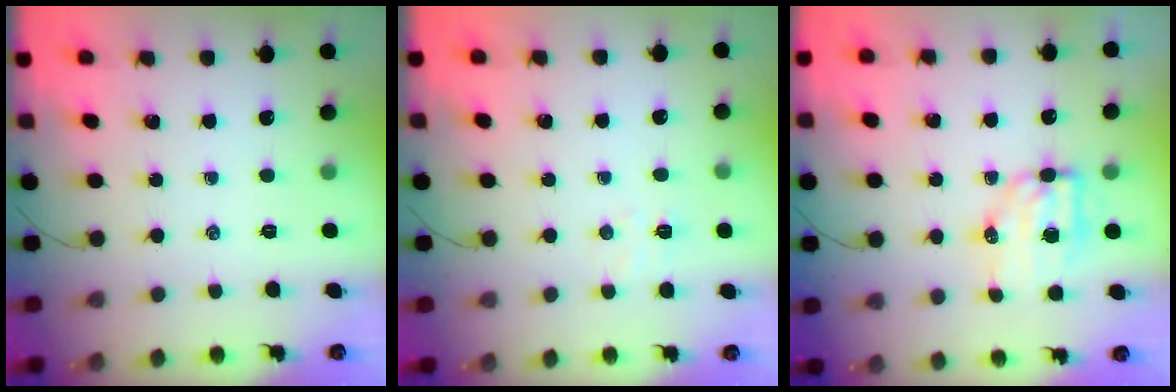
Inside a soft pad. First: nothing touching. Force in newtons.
{"total": 4.1, "press": 4.0, "slide": 0.9}
{"total": 7.4, "press": 7.3, "slide": 0.9}